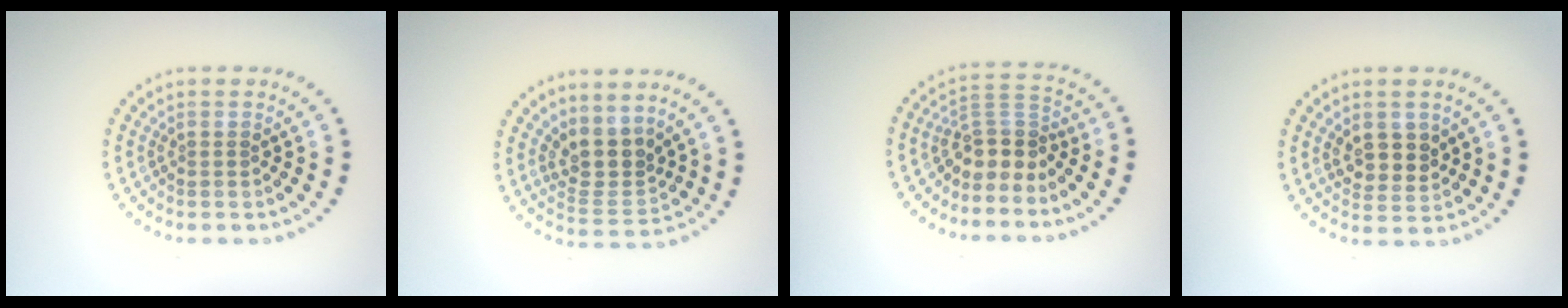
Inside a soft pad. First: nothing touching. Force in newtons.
{"total": 3.2, "press": 2.4, "slide": 2.1}
{"total": 3.4, "press": 2.5, "slide": 2.4}
{"total": 2.9, "press": 2.7, "slide": 1.0}